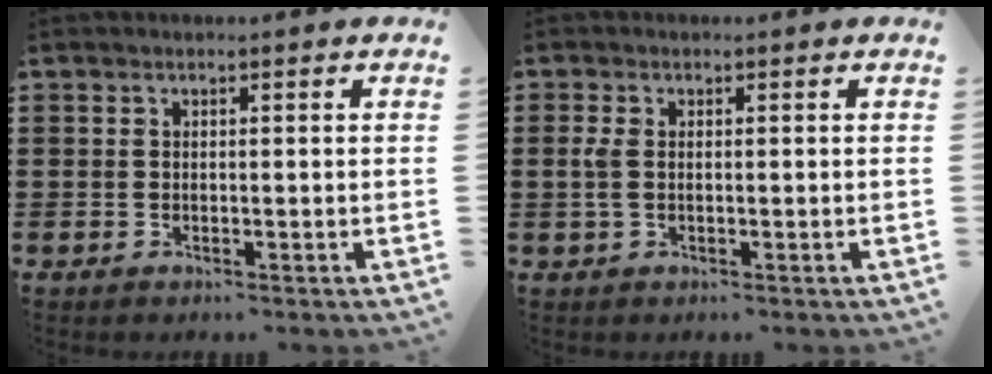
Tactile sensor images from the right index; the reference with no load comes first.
{"total": 2.4, "force": [0.0, 1.1, 2.1], "torque": [-0.065, -0.004, -0.008]}